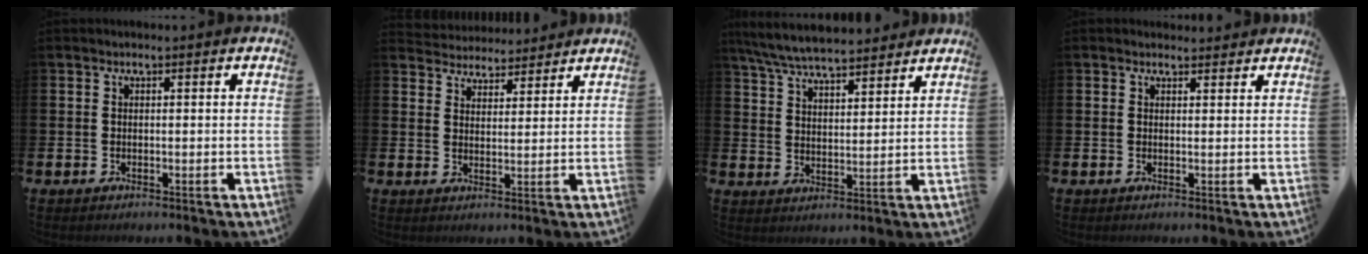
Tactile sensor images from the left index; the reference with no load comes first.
{"total": 4.2, "force": [4.0, 1.0, -0.4], "torque": [-0.015, -0.020, 0.074]}
{"total": 6.9, "force": [6.6, 0.9, 1.8], "torque": [-0.065, -0.027, 0.121]}
{"total": 1.1, "force": [1.1, 0.4, 0.1], "torque": [0.007, 0.001, 0.017]}